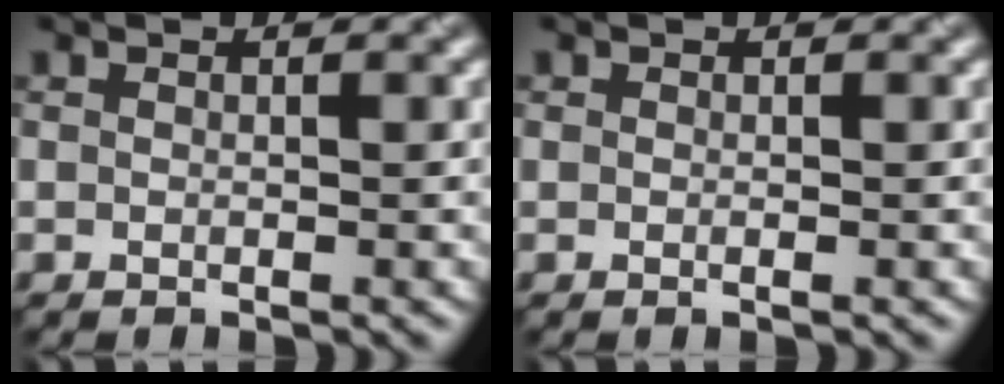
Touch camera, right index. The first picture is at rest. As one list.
[{"total": 0.0}]